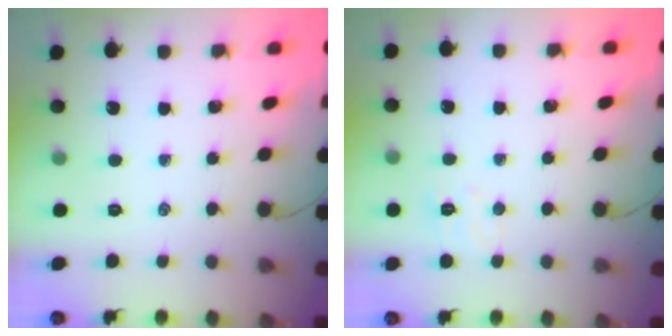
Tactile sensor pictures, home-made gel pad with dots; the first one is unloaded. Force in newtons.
{"total": 5.3, "press": 5.1, "slide": 1.1}